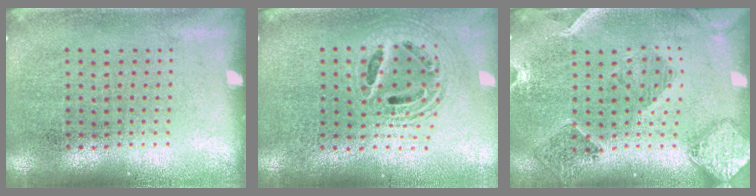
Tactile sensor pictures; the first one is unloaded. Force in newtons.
{"total": 2.0, "press": 1.6, "slide": 1.2}
{"total": 1.5, "press": 1.5, "slide": 0.2}